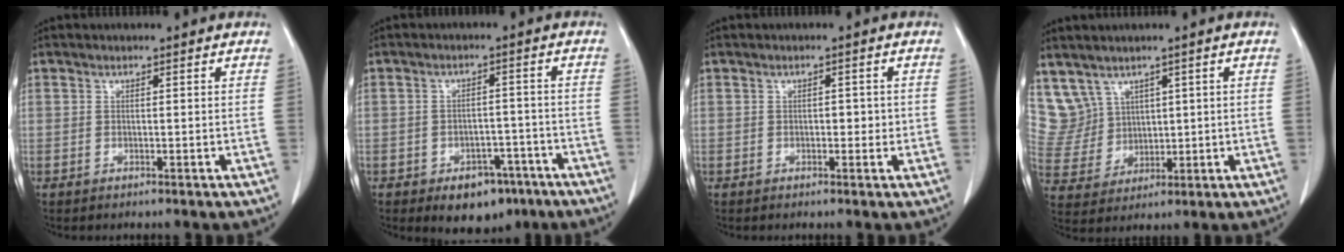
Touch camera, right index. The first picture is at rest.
{"total": 7.4, "force": [-4.6, 4.4, 3.8], "torque": [-0.041, 0.010, -0.060]}
{"total": 1.8, "force": [-0.2, 1.2, 1.4], "torque": [-0.014, 0.004, -0.002]}
{"total": 8.1, "force": [4.8, 6.6, 0.5], "torque": [-0.028, 0.035, 0.118]}